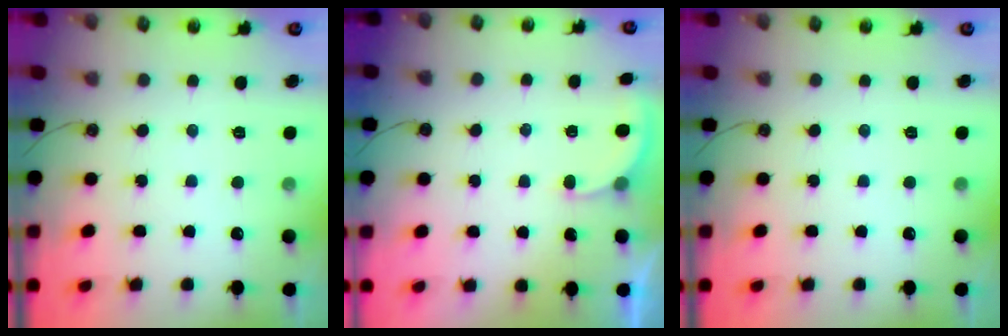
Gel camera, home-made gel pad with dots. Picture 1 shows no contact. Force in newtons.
{"total": 2.9, "press": 2.9, "slide": 0.3}
{"total": 0.0}